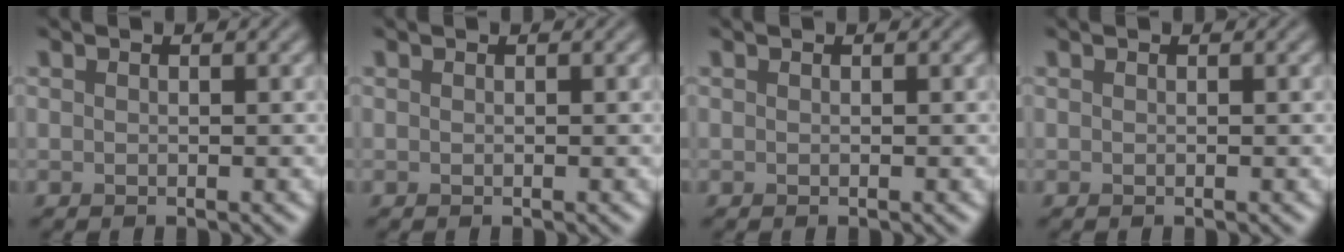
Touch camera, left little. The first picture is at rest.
{"total": 0.0}
{"total": 0.0}
{"total": 0.0}